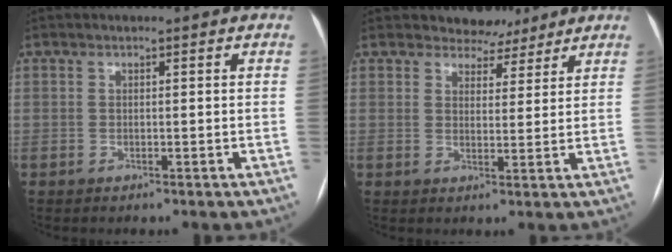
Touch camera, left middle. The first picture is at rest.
{"total": 5.0, "force": [4.3, 2.5, 0.3], "torque": [0.000, -0.001, 0.057]}